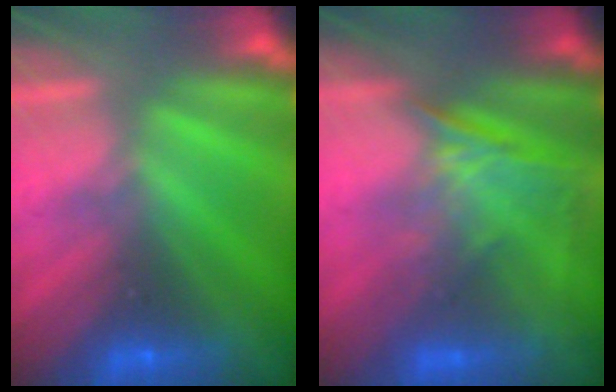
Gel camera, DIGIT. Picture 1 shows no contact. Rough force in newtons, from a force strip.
{"total": 1.3}